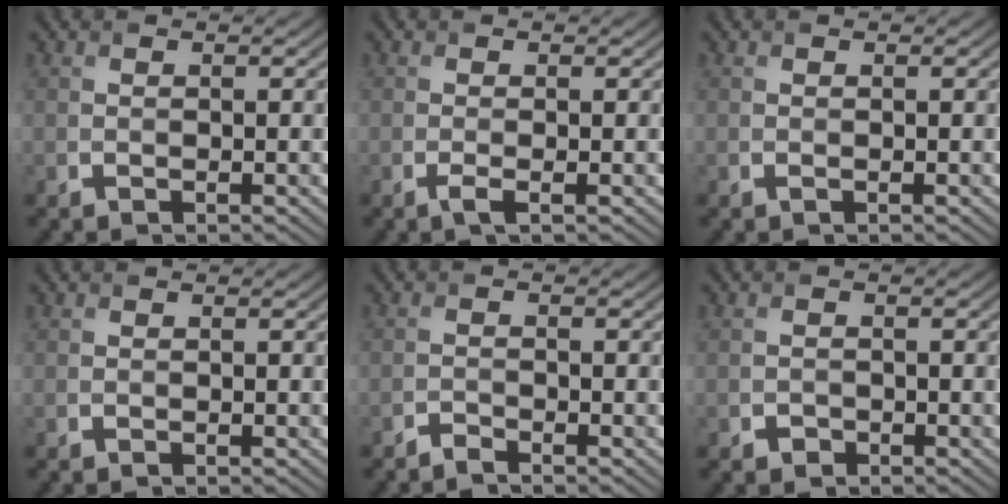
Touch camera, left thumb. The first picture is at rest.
{"total": 1.2, "force": [-0.5, 0.1, 1.1], "torque": [-0.025, -0.003, -0.012]}
{"total": 0.0}
{"total": 0.0}
{"total": 1.2, "force": [-1.2, 0.1, 0.3], "torque": [-0.005, 0.000, -0.027]}
{"total": 1.1, "force": [-0.7, 0.8, 0.2], "torque": [-0.002, -0.001, -0.014]}